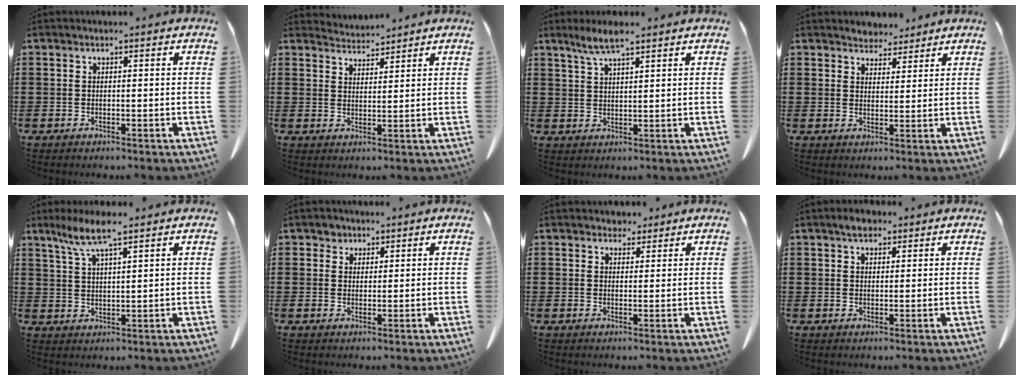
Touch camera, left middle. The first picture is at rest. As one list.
[{"total": 3.4, "force": [3.4, 0.4, 0.0], "torque": [-0.010, -0.012, 0.063]}, {"total": 4.4, "force": [3.0, 0.6, 3.1], "torque": [-0.067, 0.002, 0.053]}, {"total": 3.8, "force": [3.5, 1.4, -0.2], "torque": [-0.009, -0.006, 0.067]}, {"total": 6.4, "force": [4.4, 0.8, 4.6], "torque": [-0.099, -0.004, 0.078]}, {"total": 2.0, "force": [1.4, 1.4, 0.2], "torque": [-0.003, 0.003, 0.026]}, {"total": 2.5, "force": [2.2, 1.1, 0.3], "torque": [-0.003, 0.002, 0.040]}, {"total": 2.5, "force": [1.9, 1.2, 1.0], "torque": [-0.009, 0.001, 0.033]}]